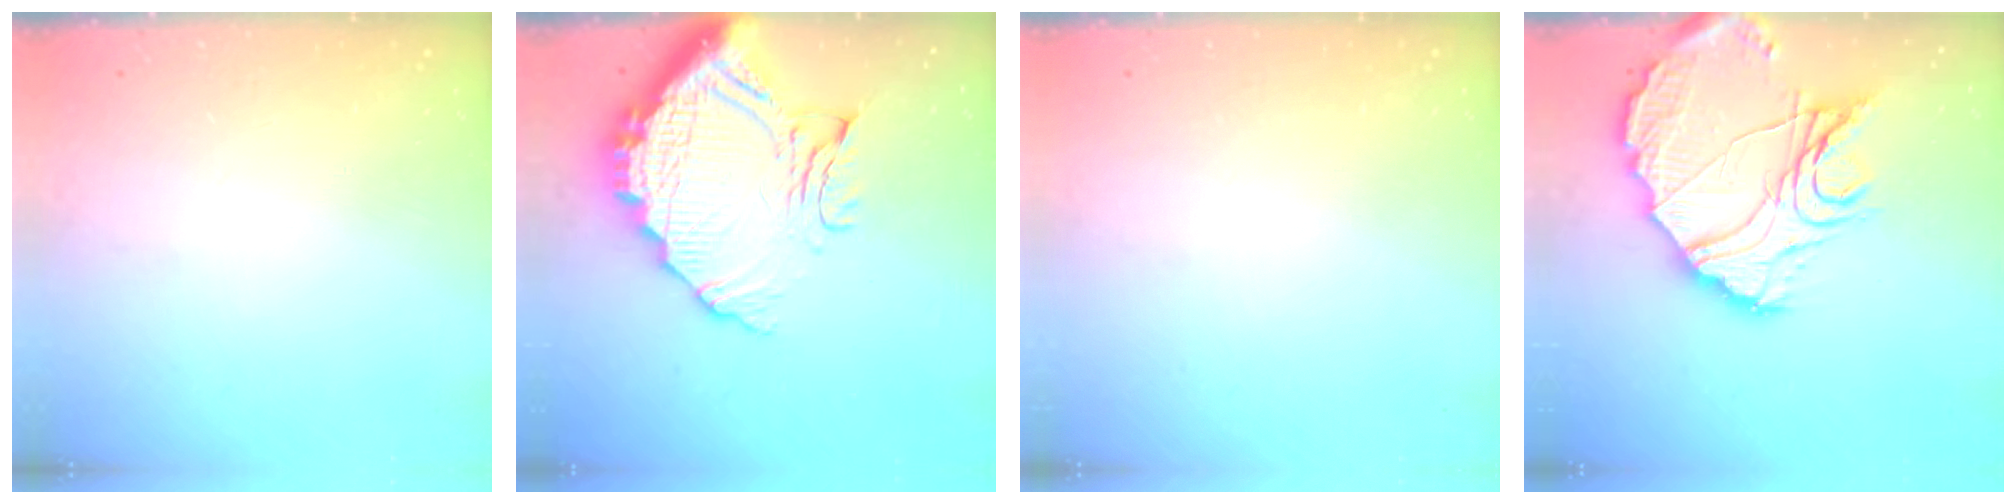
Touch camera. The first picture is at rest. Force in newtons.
{"total": 17.4, "press": 17.4, "slide": 1.5}
{"total": 0.0}
{"total": 17.9, "press": 17.8, "slide": 1.9}